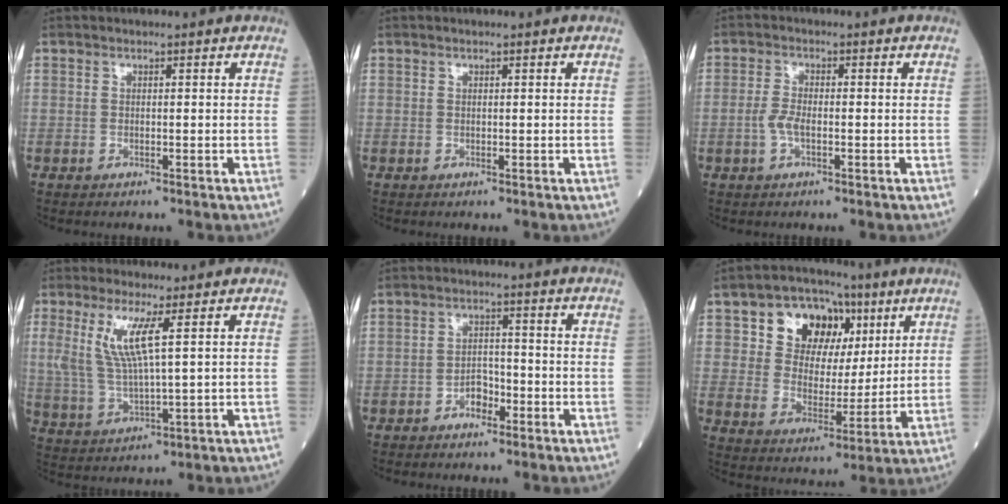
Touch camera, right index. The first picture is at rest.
{"total": 0.0}
{"total": 2.9, "force": [-0.8, 1.1, 2.5], "torque": [-0.058, 0.002, -0.015]}
{"total": 7.8, "force": [2.7, 0.6, 7.3], "torque": [-0.168, -0.004, 0.057]}
{"total": 3.0, "force": [-1.8, 1.7, 1.7], "torque": [-0.024, 0.009, -0.032]}
{"total": 11.9, "force": [5.4, 8.6, 6.1], "torque": [-0.095, 0.031, 0.098]}